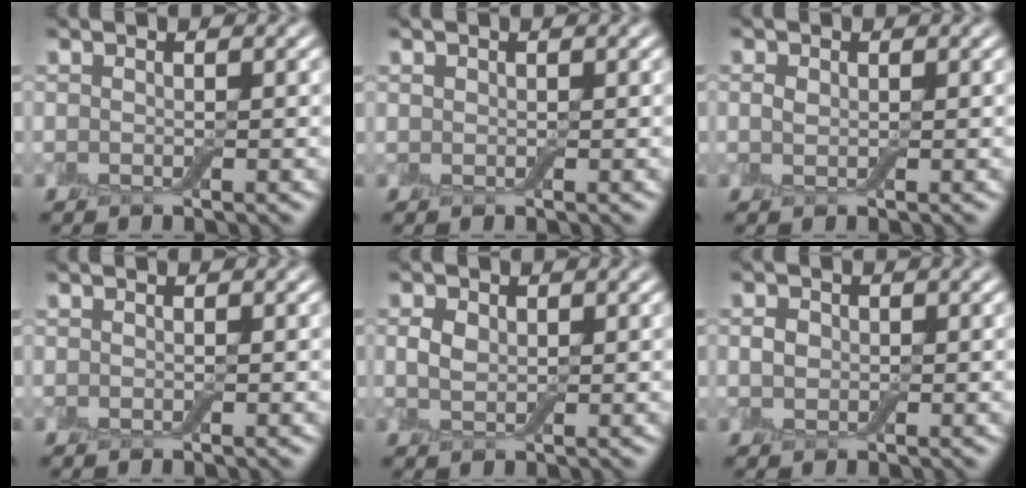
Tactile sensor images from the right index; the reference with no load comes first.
{"total": 0.0}
{"total": 0.7, "force": [0.1, 0.5, 0.4], "torque": [-0.008, -0.001, 0.004]}
{"total": 0.0}
{"total": 1.5, "force": [0.3, 1.1, 1.0], "torque": [-0.022, -0.001, 0.008]}
{"total": 1.2, "force": [-0.1, 1.1, 0.6], "torque": [-0.010, 0.001, -0.004]}